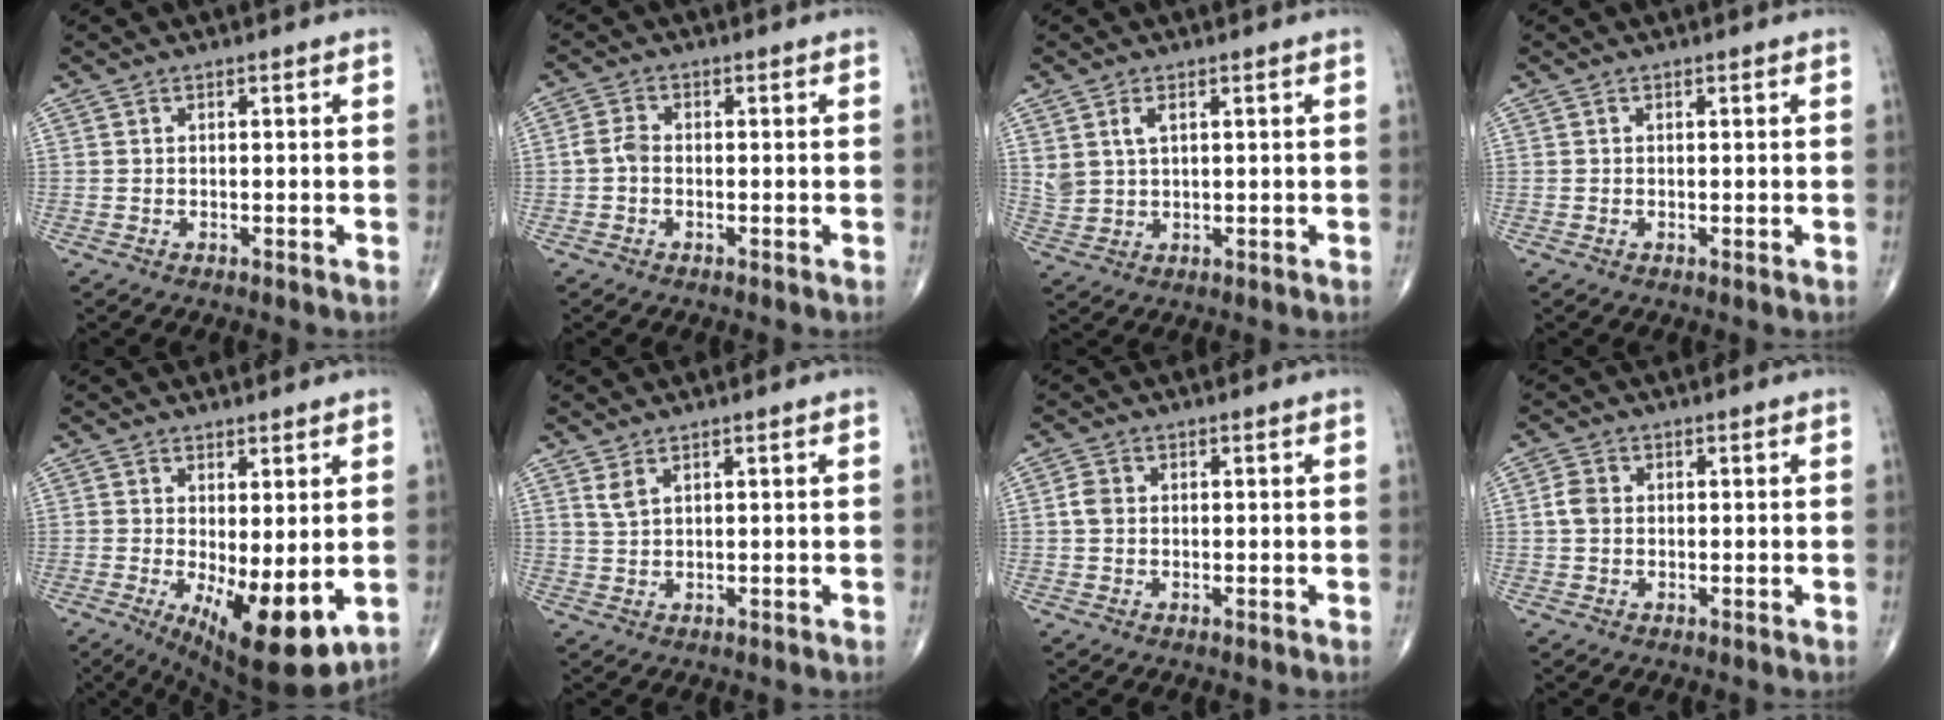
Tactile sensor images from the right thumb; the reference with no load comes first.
{"total": 2.6, "force": [-0.5, 1.7, 1.9], "torque": [-0.035, 0.006, -0.017]}
{"total": 4.0, "force": [1.8, 2.2, 2.9], "torque": [-0.057, -0.006, 0.044]}
{"total": 0.0}
{"total": 12.3, "force": [-2.2, 4.4, 11.3], "torque": [-0.164, -0.026, -0.017]}
{"total": 2.0, "force": [1.3, 0.7, 1.4], "torque": [-0.031, -0.003, 0.033]}
{"total": 2.3, "force": [0.2, 1.8, 1.3], "torque": [-0.024, 0.006, 0.000]}
{"total": 2.8, "force": [0.1, 2.3, 1.7], "torque": [-0.033, 0.007, -0.002]}